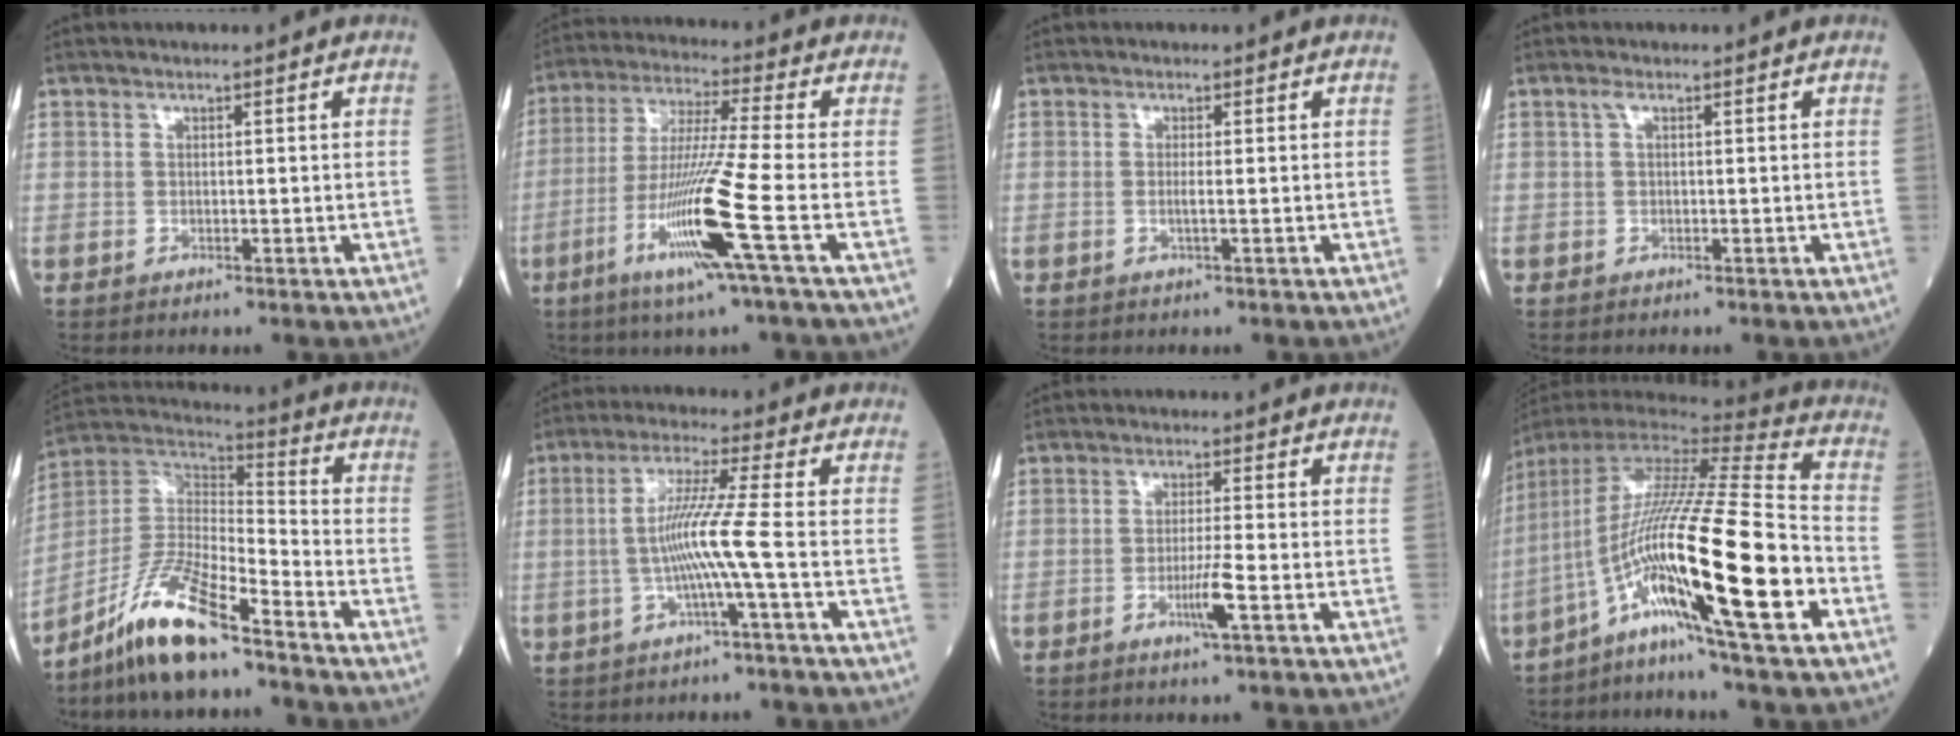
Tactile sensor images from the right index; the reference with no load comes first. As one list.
[{"total": 13.7, "force": [-5.1, -2.2, 12.6], "torque": [-0.254, -0.026, -0.099]}, {"total": 1.0, "force": [-0.2, -0.2, 0.9], "torque": [-0.021, -0.001, -0.004]}, {"total": 0.8, "force": [0.2, 0.1, 0.8], "torque": [-0.016, 0.003, 0.003]}, {"total": 13.0, "force": [-9.6, 1.8, 8.7], "torque": [-0.183, 0.003, -0.178]}, {"total": 7.4, "force": [-1.5, -1.8, 7.0], "torque": [-0.142, 0.007, -0.027]}, {"total": 3.7, "force": [-1.5, -0.6, 3.3], "torque": [-0.066, -0.007, -0.030]}, {"total": 23.8, "force": [-8.3, -0.1, 22.3], "torque": [-0.427, -0.023, -0.154]}]